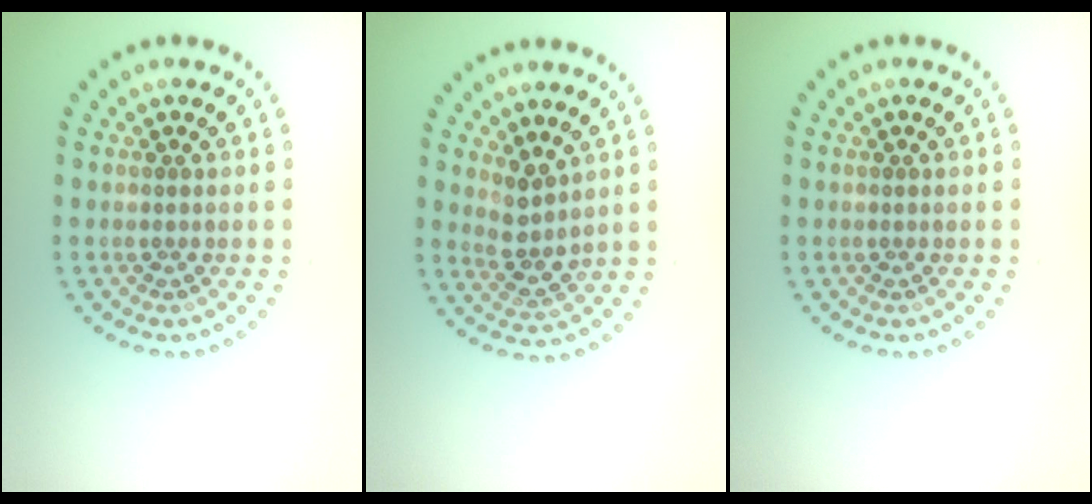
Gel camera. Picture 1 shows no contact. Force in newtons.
{"total": 2.7, "press": 2.1, "slide": 1.7}
{"total": 0.0}